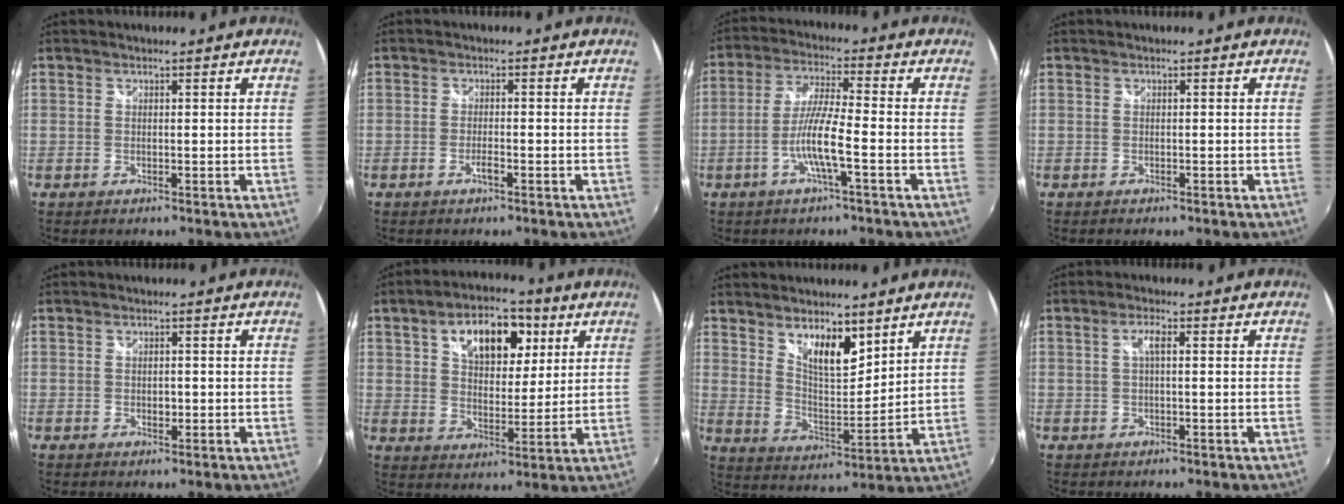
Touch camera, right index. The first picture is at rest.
{"total": 1.8, "force": [-1.1, 0.4, 1.4], "torque": [-0.032, 0.000, -0.022]}
{"total": 7.7, "force": [-3.0, -0.1, 7.1], "torque": [-0.147, 0.001, -0.058]}
{"total": 0.9, "force": [-0.7, 0.4, 0.3], "torque": [-0.010, -0.003, -0.012]}
{"total": 1.5, "force": [-0.3, 1.0, 1.0], "torque": [-0.016, 0.001, -0.005]}
{"total": 14.4, "force": [6.1, 8.3, 10.0], "torque": [-0.165, 0.028, 0.098]}
{"total": 9.2, "force": [6.3, 3.5, 5.8], "torque": [-0.093, -0.001, 0.114]}
{"total": 2.3, "force": [0.3, 0.4, 2.2], "torque": [-0.044, 0.005, 0.003]}